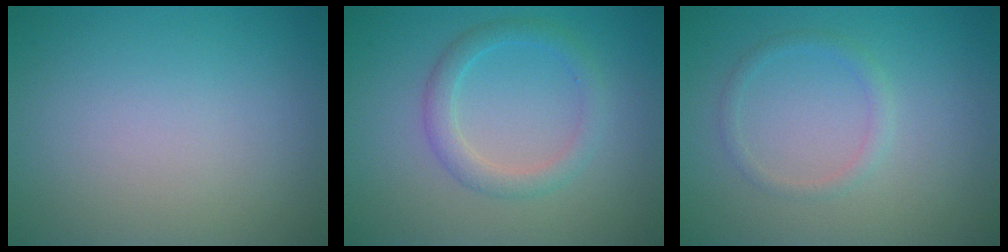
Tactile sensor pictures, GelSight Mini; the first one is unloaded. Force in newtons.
{"total": 2.4, "press": 2.4, "slide": 0.2}
{"total": 1.3, "press": 1.3, "slide": 0.1}